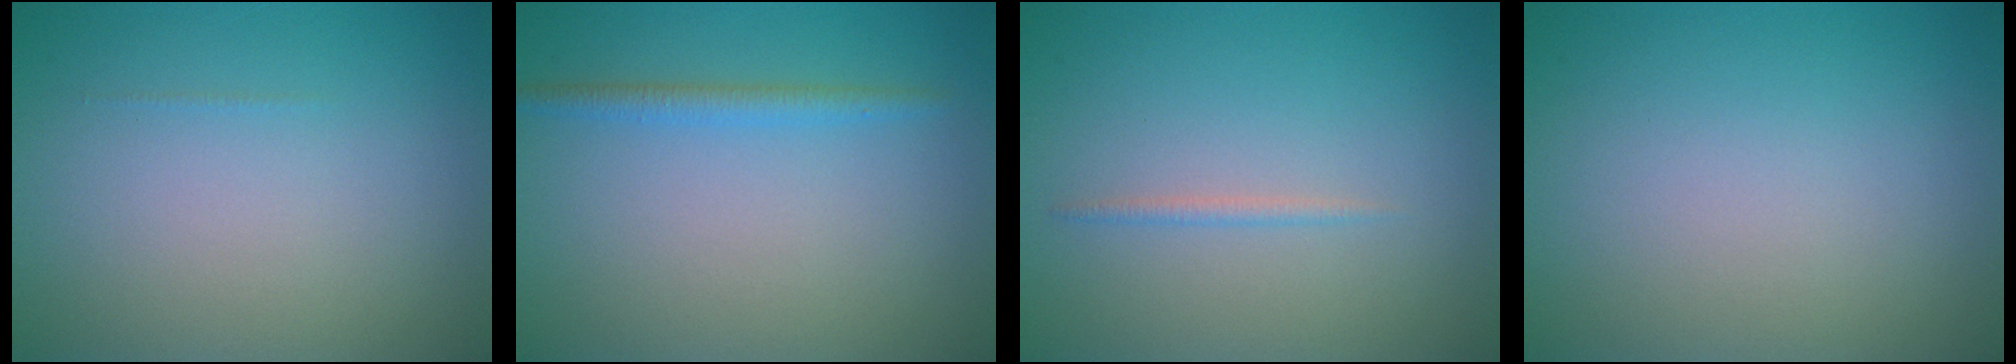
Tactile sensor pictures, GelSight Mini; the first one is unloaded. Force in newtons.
{"total": 1.6, "press": 1.6, "slide": 0.1}
{"total": 0.7, "press": 0.7, "slide": 0.1}
{"total": 0.0}